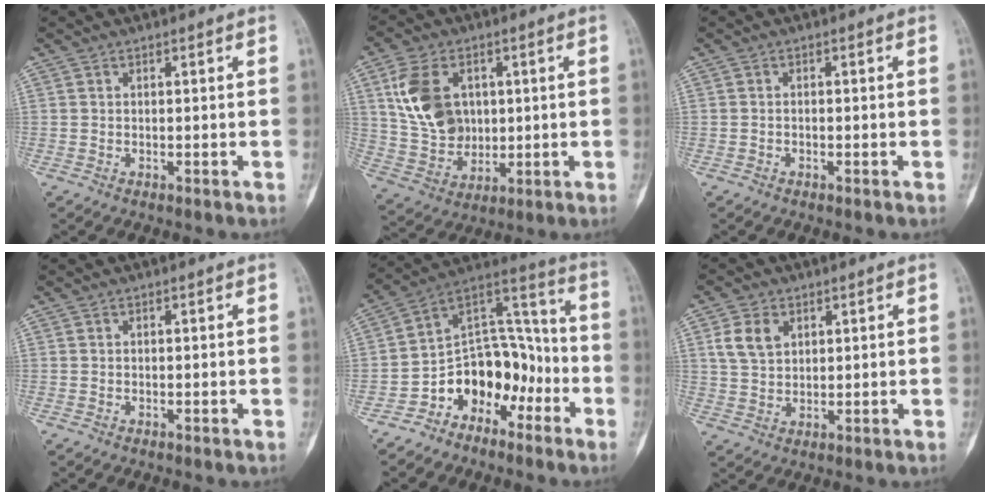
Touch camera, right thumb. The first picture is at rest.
{"total": 13.2, "force": [3.5, 9.8, 8.1], "torque": [-0.124, -0.006, 0.073]}
{"total": 0.5, "force": [-0.3, 0.3, 0.2], "torque": [-0.003, 0.002, -0.009]}
{"total": 0.0}
{"total": 14.3, "force": [-7.1, 10.1, 7.1], "torque": [-0.061, 0.108, -0.128]}
{"total": 6.2, "force": [2.4, 4.4, 3.7], "torque": [-0.057, -0.003, 0.050]}